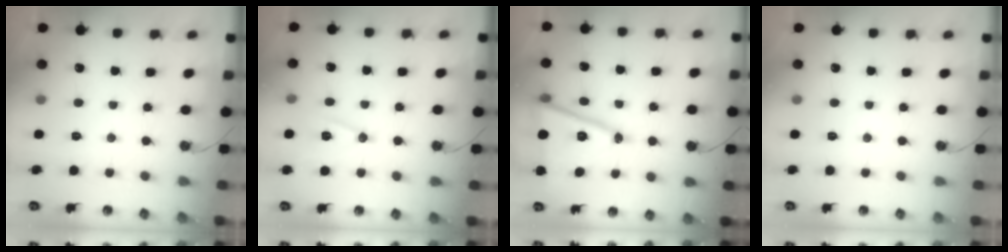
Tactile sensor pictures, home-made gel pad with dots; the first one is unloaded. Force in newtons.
{"total": 9.6, "press": 9.0, "slide": 3.5}
{"total": 16.4, "press": 16.0, "slide": 3.7}
{"total": 0.0}